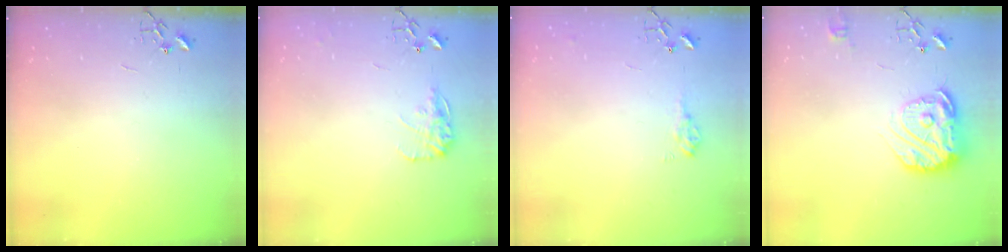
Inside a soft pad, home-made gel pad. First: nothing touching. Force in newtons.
{"total": 10.9, "press": 10.9, "slide": 0.4}
{"total": 8.8, "press": 8.7, "slide": 1.0}
{"total": 17.2, "press": 17.1, "slide": 1.4}